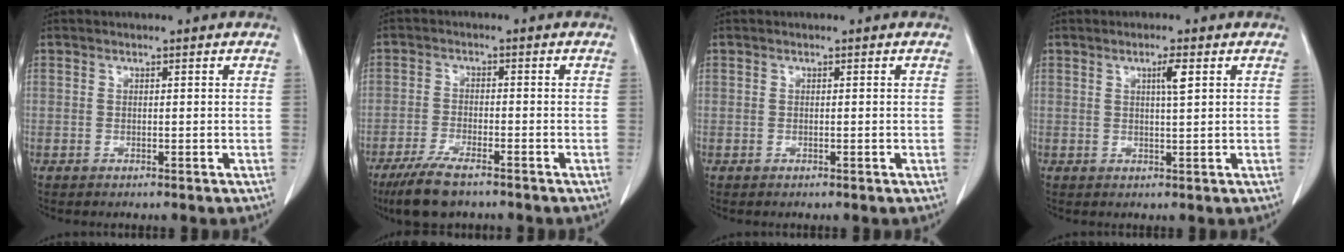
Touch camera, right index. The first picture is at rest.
{"total": 7.2, "force": [-5.5, 1.6, 4.4], "torque": [-0.086, -0.017, -0.098]}
{"total": 0.0}
{"total": 2.5, "force": [1.0, -0.1, 2.3], "torque": [-0.042, -0.002, 0.015]}